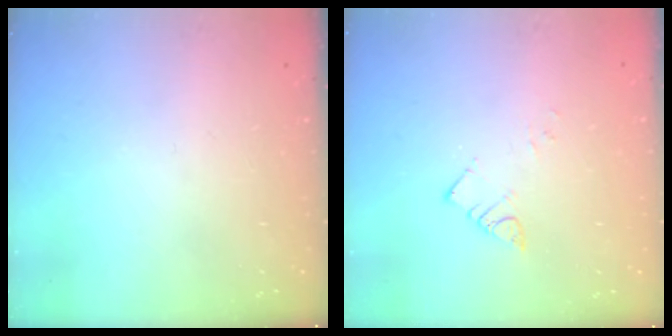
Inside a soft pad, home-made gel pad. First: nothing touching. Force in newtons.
{"total": 4.4, "press": 4.4, "slide": 0.1}